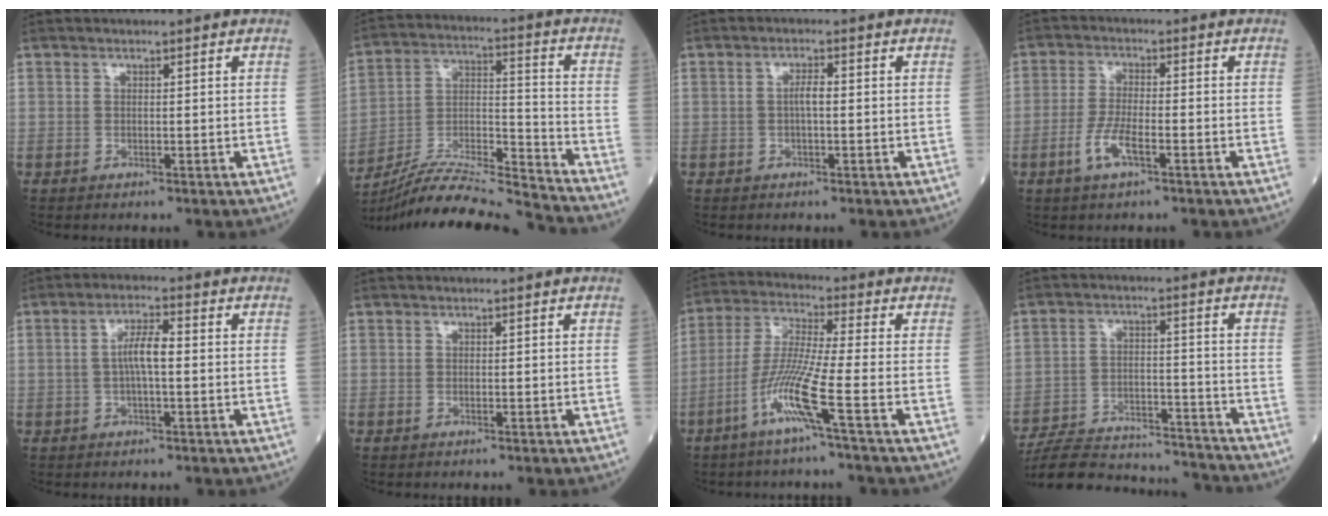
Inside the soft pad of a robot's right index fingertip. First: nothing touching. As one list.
[{"total": 17.7, "force": [-17.1, -1.1, 4.7], "torque": [-0.092, 0.013, -0.294]}, {"total": 2.1, "force": [-0.1, 0.4, 2.1], "torque": [-0.040, 0.004, -0.003]}, {"total": 5.1, "force": [-2.3, 1.0, 4.4], "torque": [-0.096, -0.004, -0.046]}, {"total": 4.7, "force": [0.0, 1.0, 4.6], "torque": [-0.090, 0.012, -0.003]}, {"total": 0.0}, {"total": 8.3, "force": [-3.8, -1.0, 7.2], "torque": [-0.149, -0.006, -0.083]}, {"total": 19.3, "force": [-18.5, 3.0, 4.6], "torque": [-0.108, 0.001, -0.271]}]